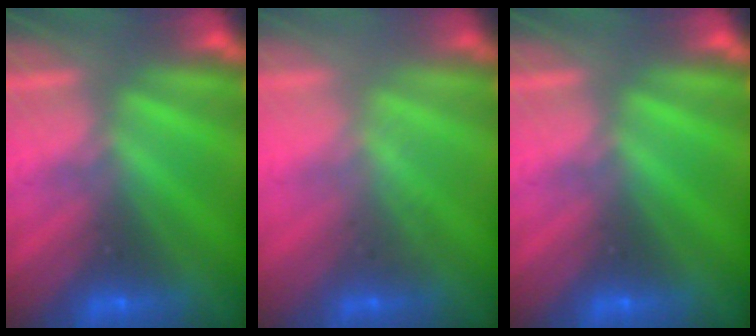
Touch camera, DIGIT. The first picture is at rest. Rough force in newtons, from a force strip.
{"total": 2.3}
{"total": 0.0}